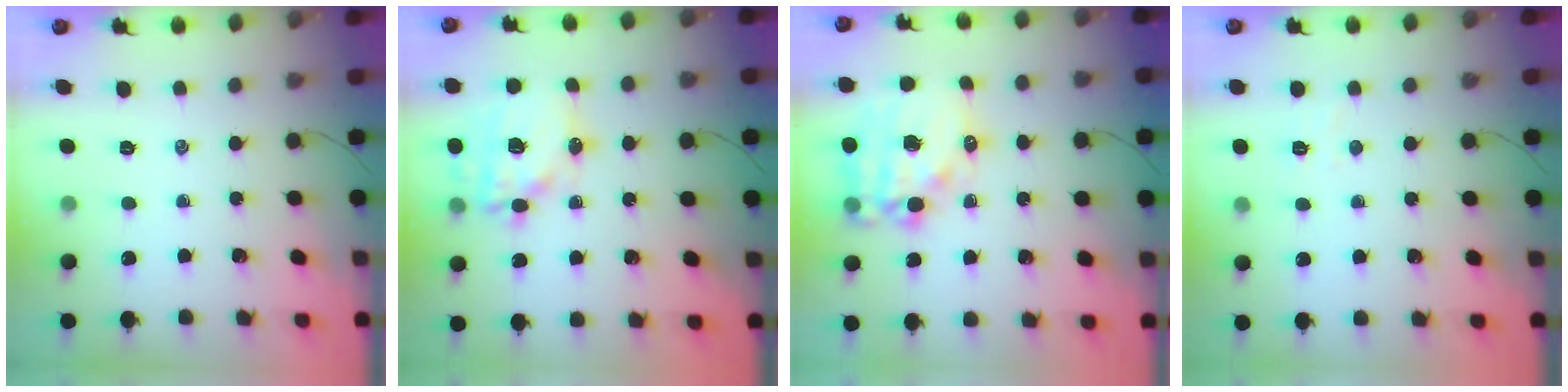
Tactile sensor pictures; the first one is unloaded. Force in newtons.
{"total": 15.5, "press": 15.2, "slide": 3.0}
{"total": 15.4, "press": 15.2, "slide": 2.3}
{"total": 2.5, "press": 2.4, "slide": 0.8}